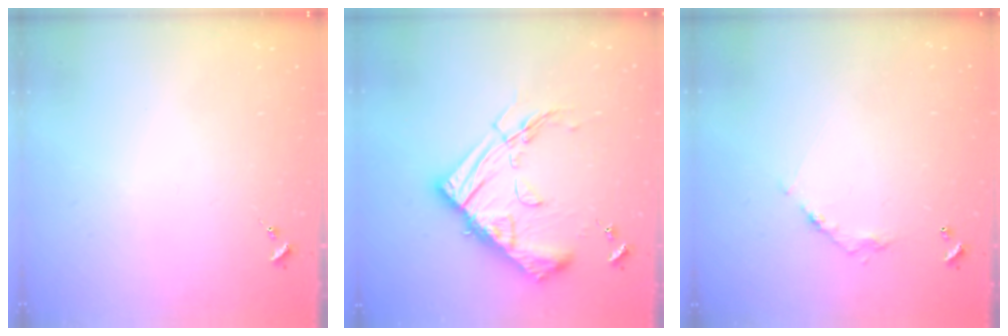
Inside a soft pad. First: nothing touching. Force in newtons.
{"total": 19.9, "press": 19.8, "slide": 2.0}
{"total": 6.0, "press": 6.0, "slide": 0.3}